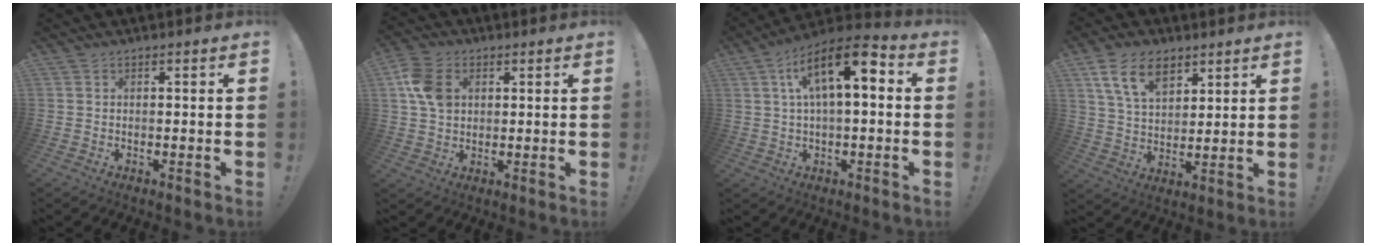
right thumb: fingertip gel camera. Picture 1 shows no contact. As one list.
[{"total": 10.0, "force": [2.5, 7.7, 5.9], "torque": [-0.097, 0.007, 0.050]}, {"total": 13.6, "force": [4.2, 5.5, 11.8], "torque": [-0.189, -0.007, 0.071]}, {"total": 12.8, "force": [7.5, 7.7, 6.9], "torque": [-0.121, -0.021, 0.143]}]